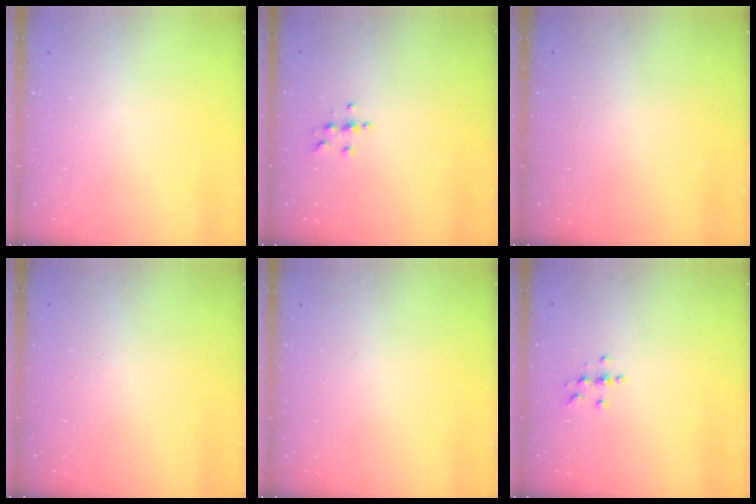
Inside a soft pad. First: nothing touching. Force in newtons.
{"total": 4.6, "press": 4.5, "slide": 0.5}
{"total": 0.0}
{"total": 0.0}
{"total": 0.0}
{"total": 4.3, "press": 4.3, "slide": 0.5}